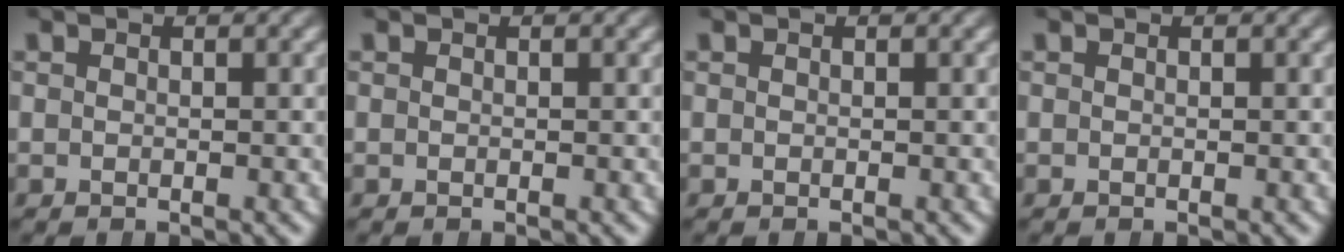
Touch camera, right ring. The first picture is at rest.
{"total": 0.0}
{"total": 0.0}
{"total": 0.0}